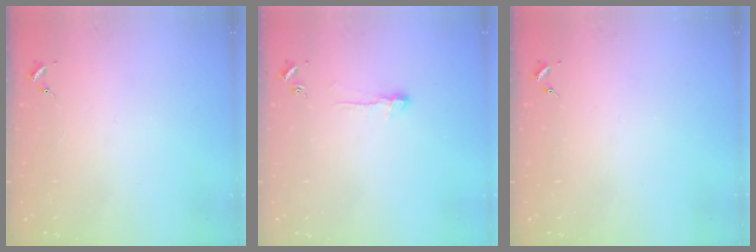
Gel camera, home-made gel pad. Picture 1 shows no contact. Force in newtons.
{"total": 5.6, "press": 5.6, "slide": 0.6}
{"total": 0.0}